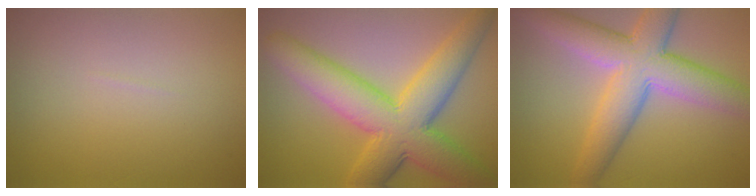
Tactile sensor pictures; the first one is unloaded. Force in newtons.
{"total": 10.0, "press": 10.0, "slide": 0.2}
{"total": 8.7, "press": 8.6, "slide": 0.4}